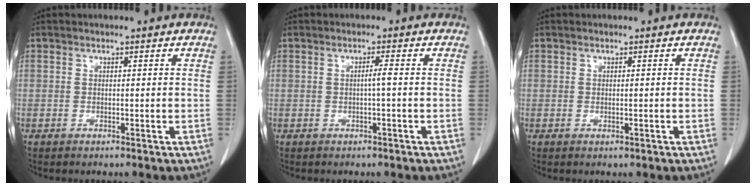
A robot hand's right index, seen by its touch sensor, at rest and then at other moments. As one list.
[{"total": 1.3, "force": [-0.2, -0.3, 1.2], "torque": [-0.021, 0.001, -0.004]}, {"total": 0.7, "force": [-0.2, 0.0, 0.6], "torque": [-0.012, -0.003, -0.001]}]